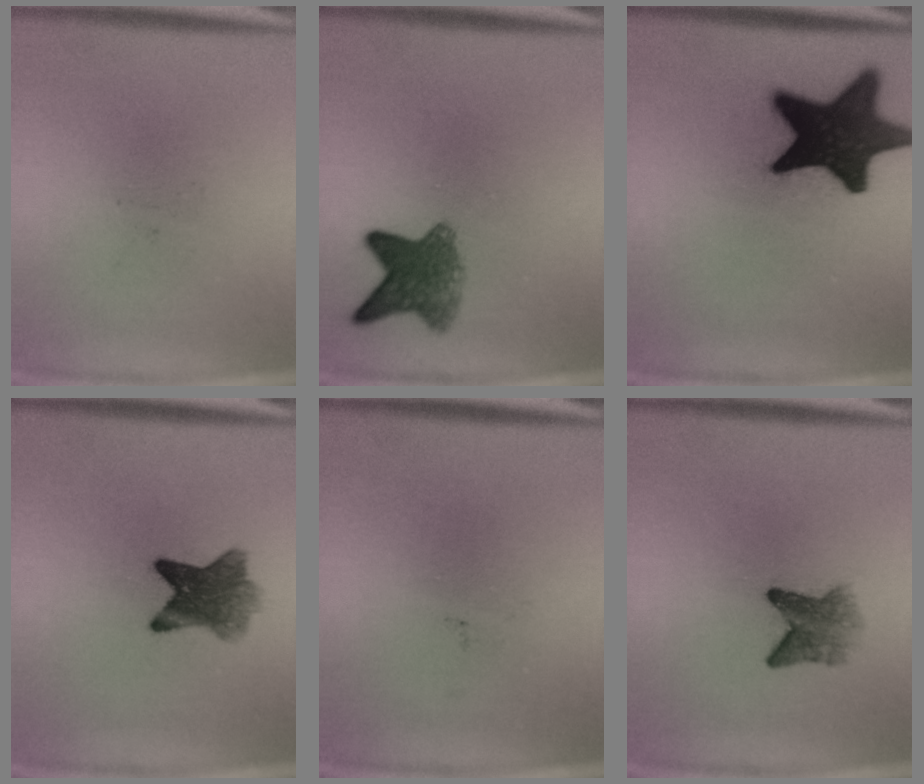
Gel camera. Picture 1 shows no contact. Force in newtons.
{"total": 6.5}
{"total": 18.9}
{"total": 7.2}
{"total": 0.0}
{"total": 3.6}